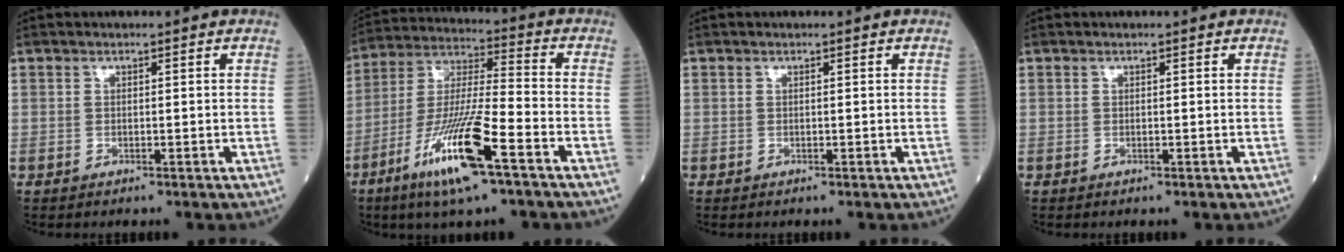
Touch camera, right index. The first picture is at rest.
{"total": 15.4, "force": [-8.1, 1.1, 13.1], "torque": [-0.265, -0.025, -0.149]}
{"total": 0.0}
{"total": 0.0}